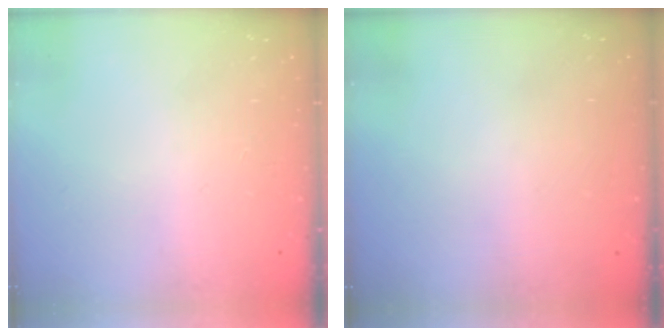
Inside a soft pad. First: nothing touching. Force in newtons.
{"total": 3.0, "press": 3.0, "slide": 0.1}